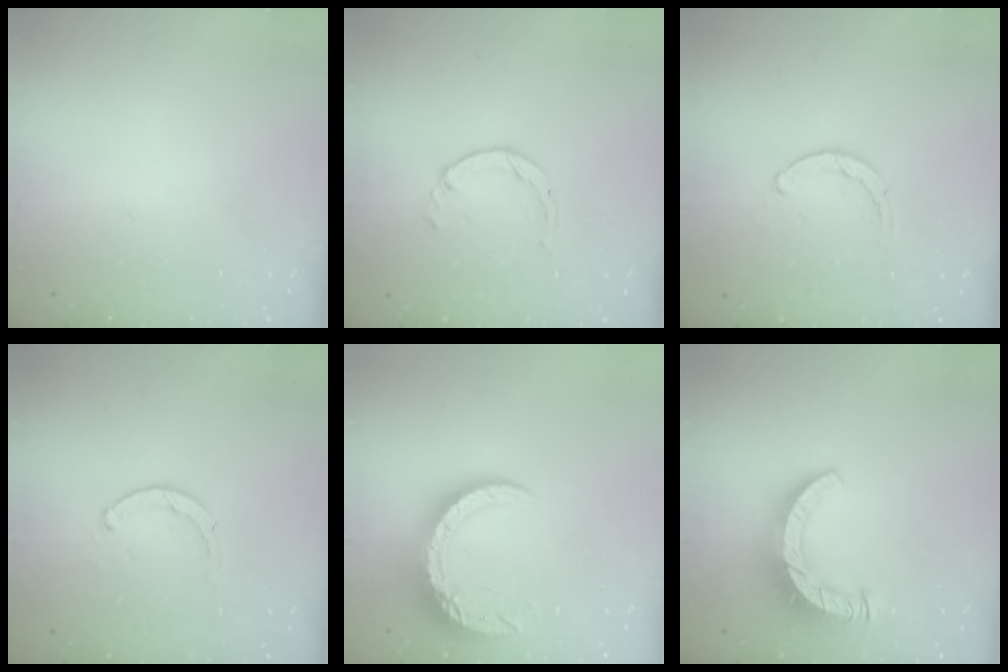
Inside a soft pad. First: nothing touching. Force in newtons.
{"total": 1.4, "press": 1.4, "slide": 0.2}
{"total": 1.1, "press": 1.0, "slide": 0.3}
{"total": 1.8, "press": 1.7, "slide": 0.5}
{"total": 12.0, "press": 11.9, "slide": 1.2}
{"total": 10.5, "press": 10.5, "slide": 1.2}